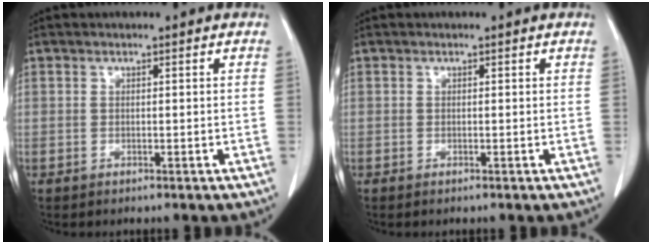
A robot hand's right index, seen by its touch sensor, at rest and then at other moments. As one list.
[{"total": 0.0}]